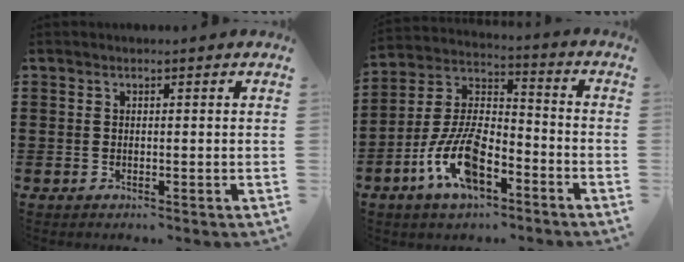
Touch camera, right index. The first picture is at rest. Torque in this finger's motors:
{"motor_torque": [2.14, 0.00, 0.70, 0.21]}